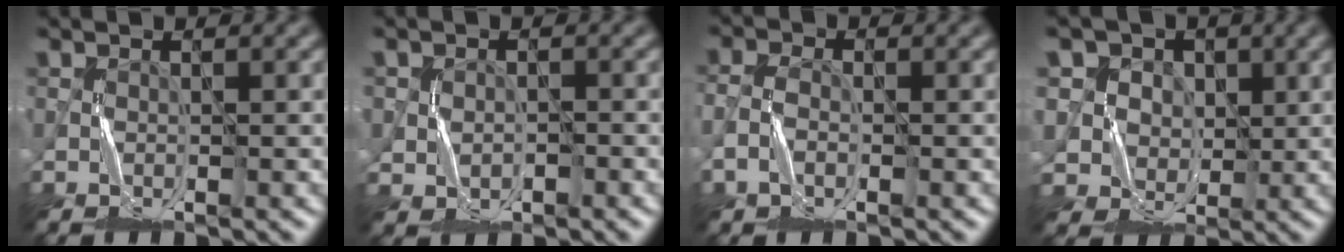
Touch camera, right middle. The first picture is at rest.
{"total": 2.1, "force": [0.0, 1.9, 0.9], "torque": [-0.016, 0.003, 0.004]}
{"total": 2.2, "force": [-1.3, 1.3, 1.3], "torque": [-0.027, 0.008, -0.029]}
{"total": 6.1, "force": [2.5, 5.3, 1.7], "torque": [-0.043, 0.000, 0.040]}